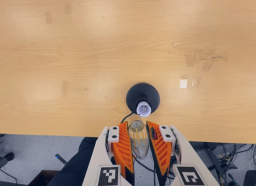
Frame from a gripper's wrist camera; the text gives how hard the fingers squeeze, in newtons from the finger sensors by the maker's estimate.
{"total": 19.7, "left": 21.6, "right": 17.8}